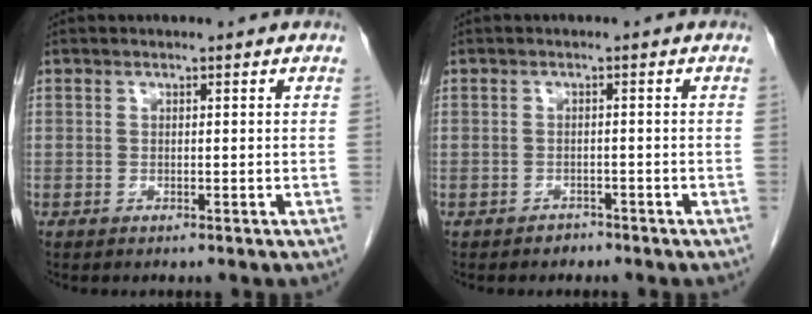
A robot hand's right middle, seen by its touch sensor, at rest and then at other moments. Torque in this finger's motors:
{"motor_torque": [0.15, -0.26, -0.01, 0.00]}